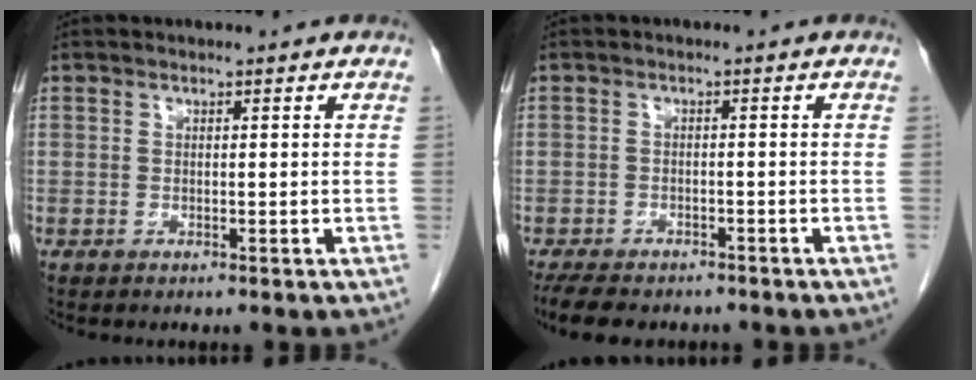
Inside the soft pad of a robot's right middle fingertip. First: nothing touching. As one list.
[{"total": 9.4, "force": [-7.7, 3.6, 4.0], "torque": [-0.072, -0.007, -0.108]}]